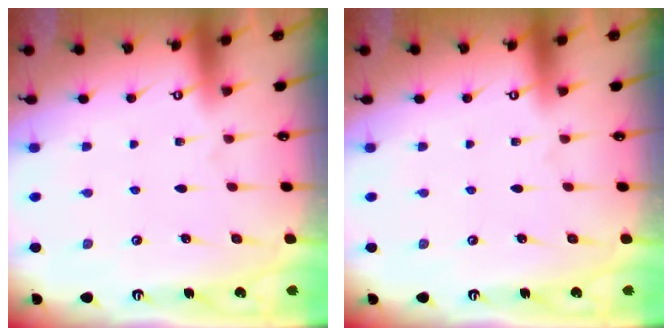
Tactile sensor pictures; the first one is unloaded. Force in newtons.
{"total": 0.0}